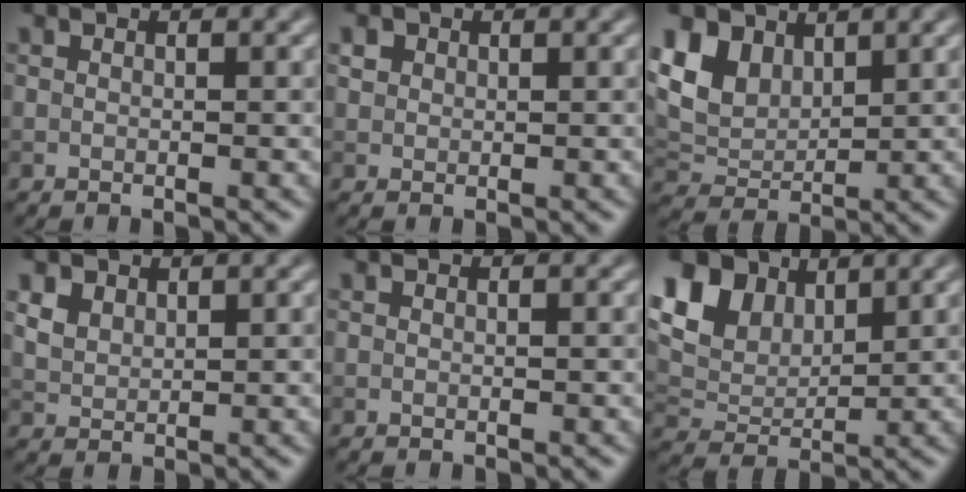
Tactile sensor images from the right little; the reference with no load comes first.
{"total": 1.1, "force": [0.4, 1.0, 0.3], "torque": [-0.002, 0.001, 0.007]}
{"total": 5.5, "force": [2.7, 3.8, 2.9], "torque": [-0.073, 0.001, 0.050]}
{"total": 2.6, "force": [1.7, 1.7, 1.1], "torque": [-0.033, -0.003, 0.041]}
{"total": 0.0}
{"total": 8.7, "force": [4.9, 5.5, 4.7], "torque": [-0.122, 0.022, 0.075]}